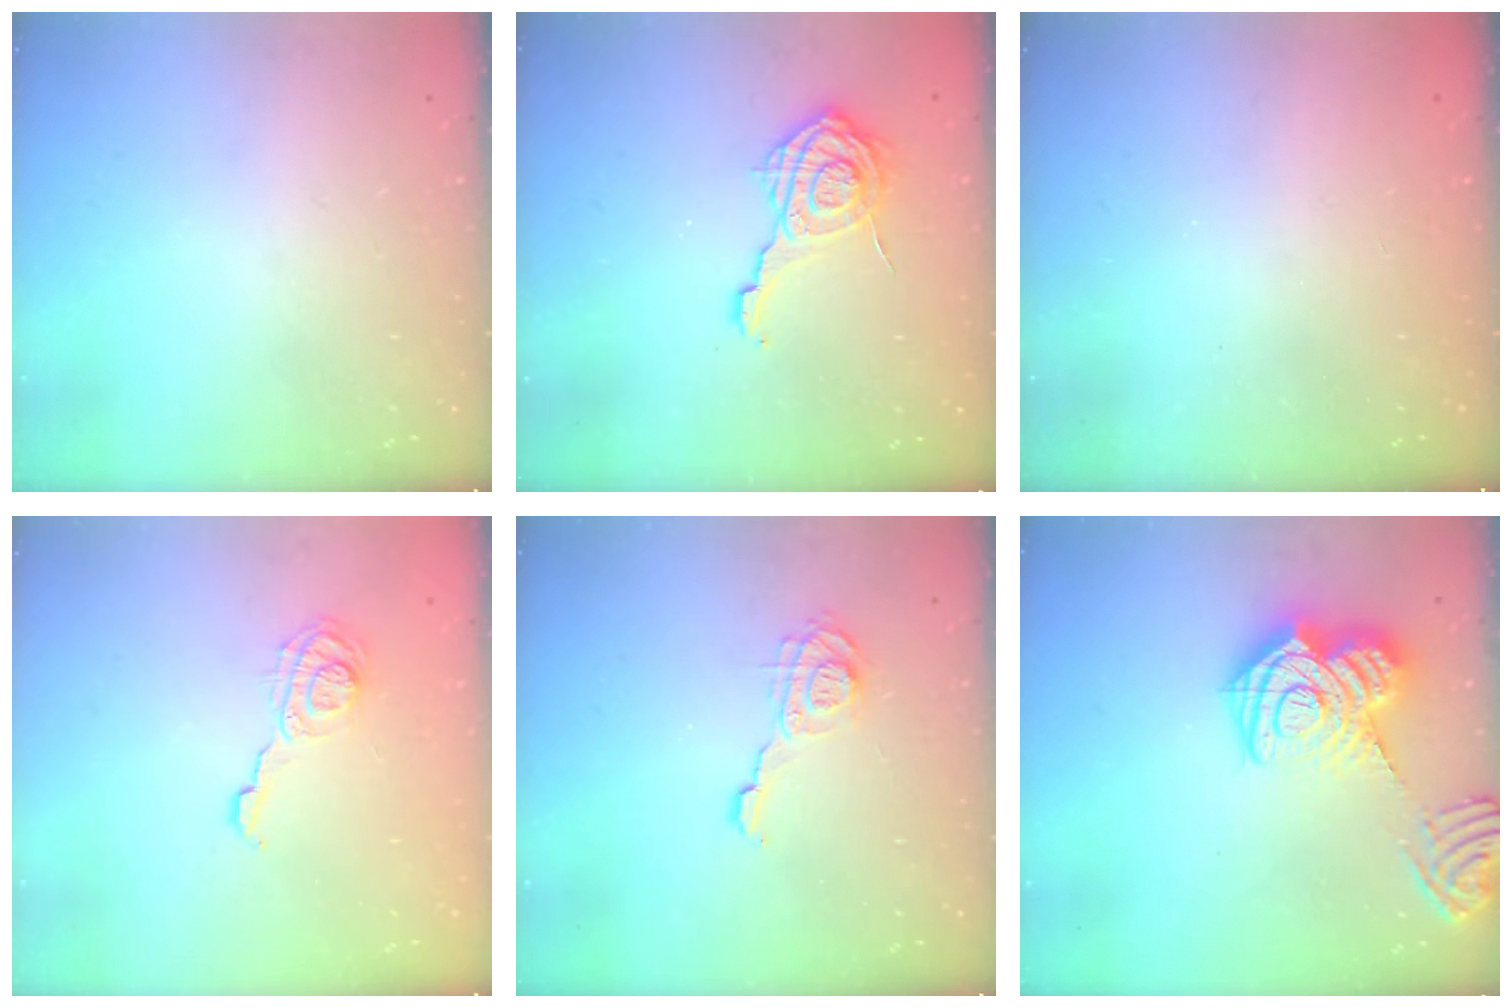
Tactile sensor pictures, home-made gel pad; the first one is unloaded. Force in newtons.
{"total": 12.2, "press": 12.2, "slide": 0.6}
{"total": 2.3, "press": 2.1, "slide": 0.8}
{"total": 9.2, "press": 9.2, "slide": 0.4}
{"total": 9.6, "press": 9.6, "slide": 0.5}
{"total": 20.4, "press": 20.3, "slide": 2.1}